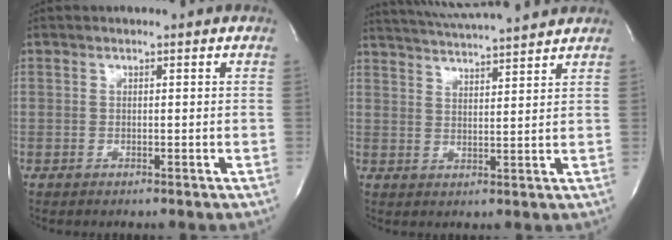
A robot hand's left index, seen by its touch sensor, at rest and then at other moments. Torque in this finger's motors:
{"motor_torque": [0.37, -0.39, 0.14, 0.07]}